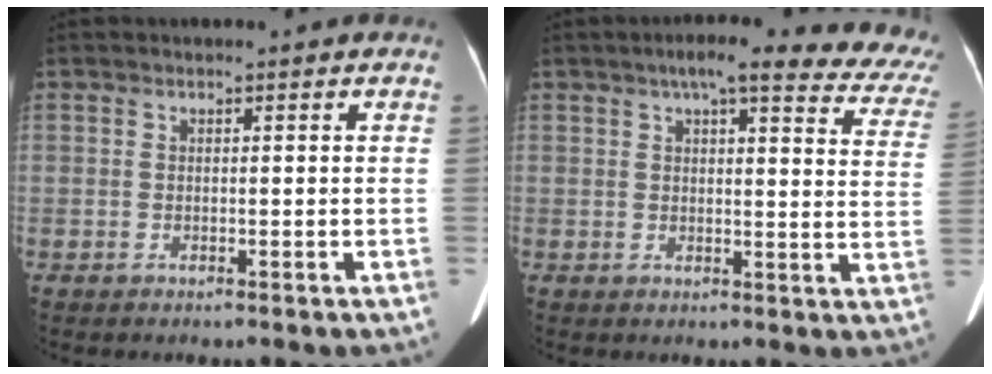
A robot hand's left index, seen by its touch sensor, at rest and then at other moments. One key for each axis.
{"total": 19.4, "fx": 16.4, "fy": 3.7, "fz": 9.6, "tx": -0.099, "ty": -0.007, "tz": 0.170}